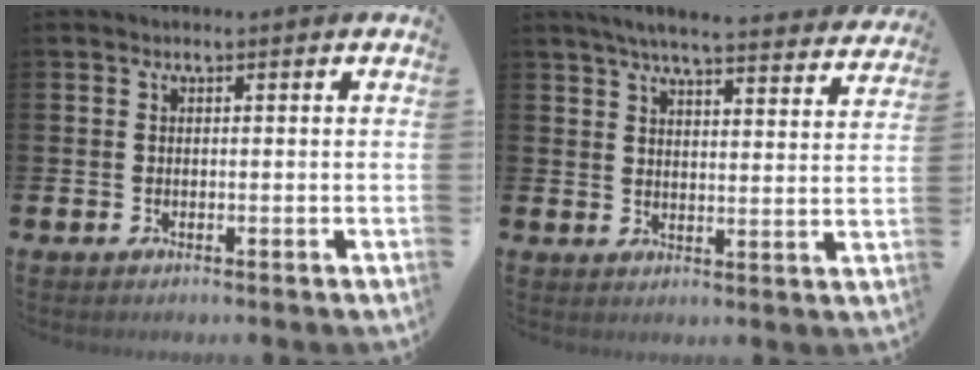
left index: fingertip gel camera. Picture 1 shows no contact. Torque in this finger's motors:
{"motor_torque": [0.98, -1.15, 0.51, 0.18]}